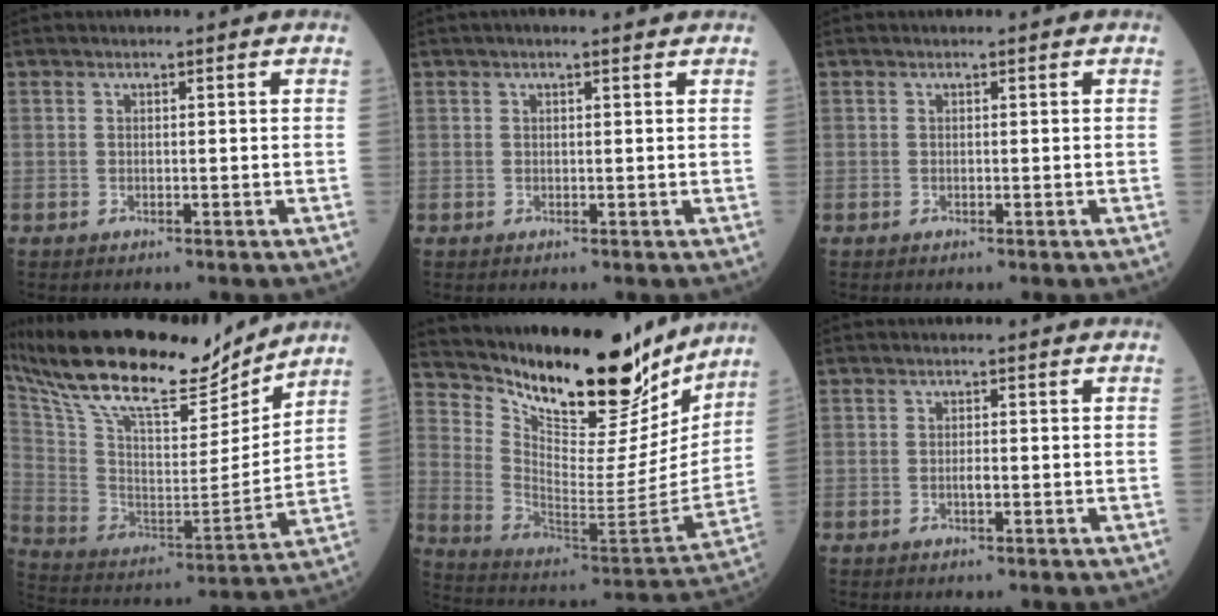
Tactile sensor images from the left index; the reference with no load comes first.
{"total": 2.1, "force": [1.6, 0.3, 1.3], "torque": [-0.023, 0.019, 0.022]}
{"total": 0.0}
{"total": 23.3, "force": [19.8, 5.1, 11.2], "torque": [-0.220, 0.002, 0.338]}
{"total": 23.3, "force": [19.9, 5.8, 10.7], "torque": [-0.186, -0.036, 0.305]}
{"total": 0.9, "force": [-0.2, 0.2, 0.9], "torque": [-0.019, 0.000, -0.004]}